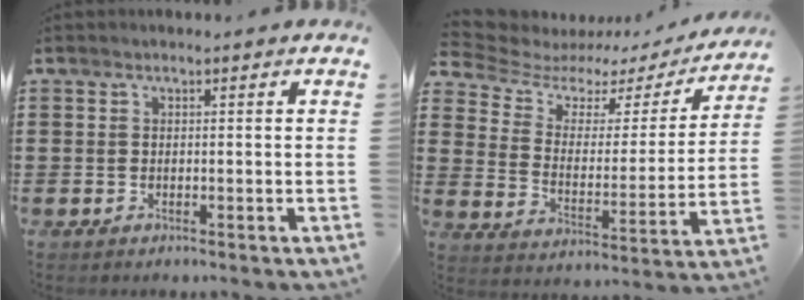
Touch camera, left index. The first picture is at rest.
{"total": 5.6, "force": [4.3, 3.0, 2.0], "torque": [-0.068, -0.022, 0.071]}